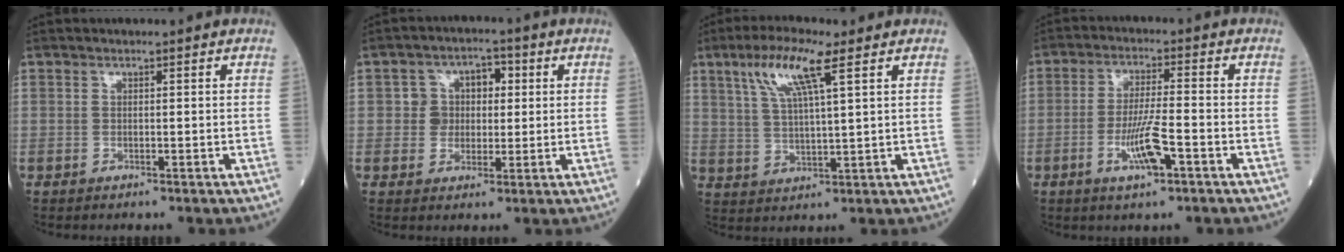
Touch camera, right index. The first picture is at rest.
{"total": 5.2, "force": [0.6, 4.7, 2.2], "torque": [-0.028, 0.022, 0.008]}
{"total": 8.9, "force": [4.5, 0.7, 7.6], "torque": [-0.158, 0.010, 0.088]}
{"total": 7.0, "force": [-3.0, 0.7, 6.3], "torque": [-0.122, -0.004, -0.053]}